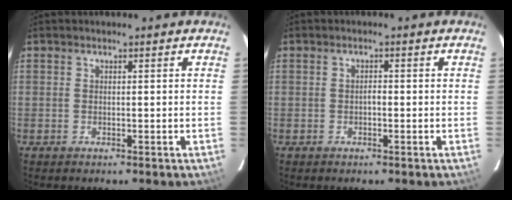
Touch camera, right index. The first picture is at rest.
{"total": 0.8, "force": [-0.4, 0.5, 0.6], "torque": [-0.010, 0.006, -0.007]}